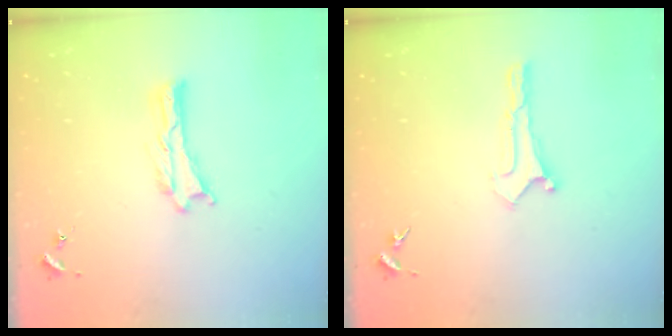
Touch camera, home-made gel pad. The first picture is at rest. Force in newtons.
{"total": 0.0}